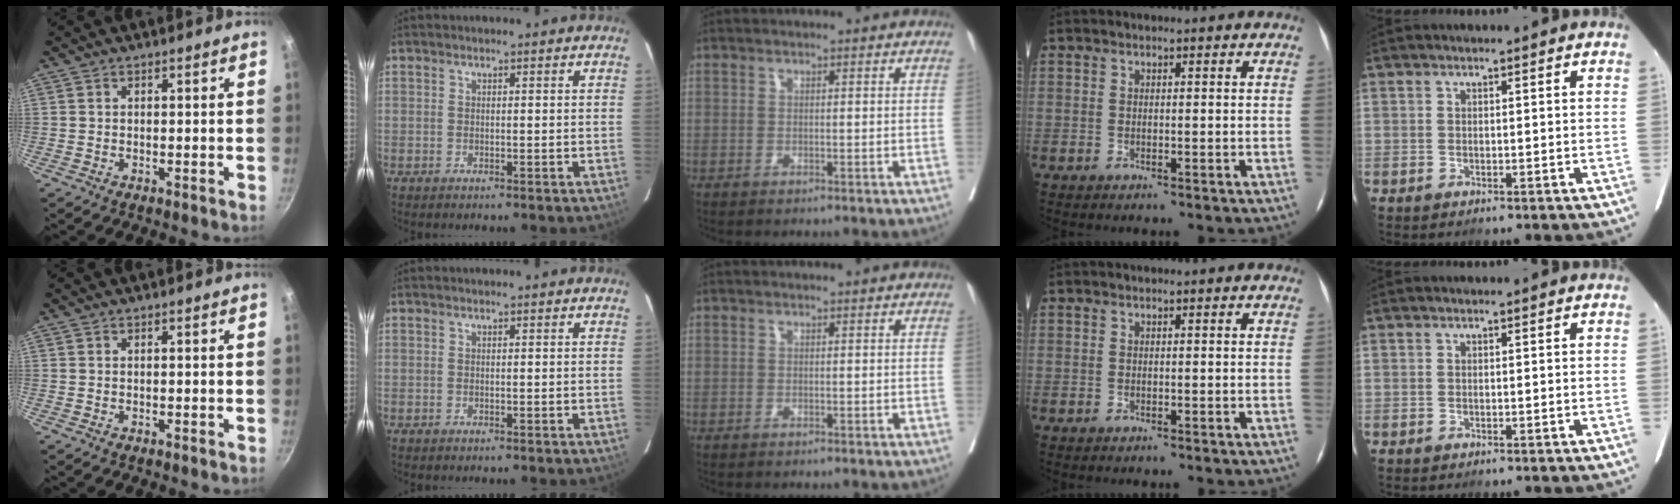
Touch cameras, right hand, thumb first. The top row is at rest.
{}